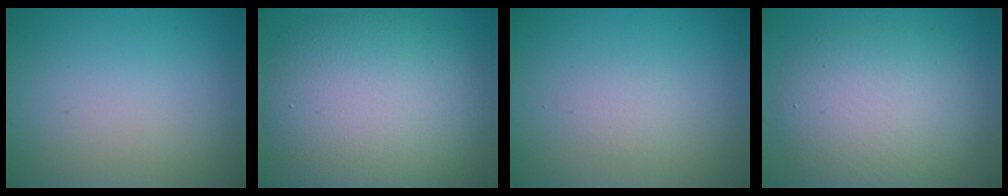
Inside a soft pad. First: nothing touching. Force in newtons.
{"total": 10.2, "press": 10.2, "slide": 0.5}
{"total": 1.0, "press": 1.0, "slide": 0.1}
{"total": 6.5, "press": 6.5, "slide": 0.3}